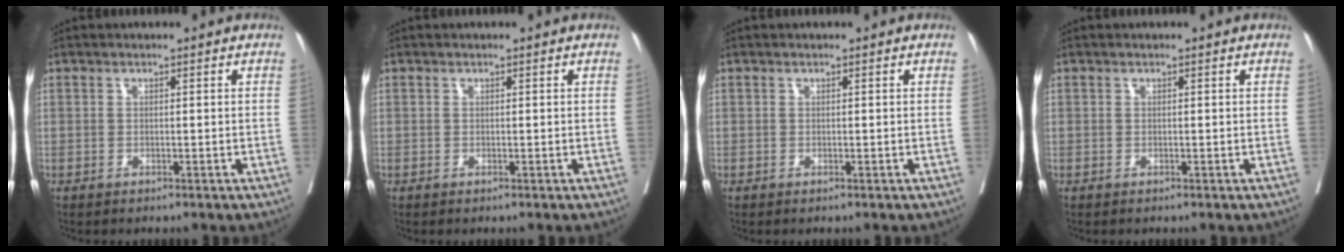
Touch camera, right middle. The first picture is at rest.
{"total": 0.0}
{"total": 0.0}
{"total": 0.0}